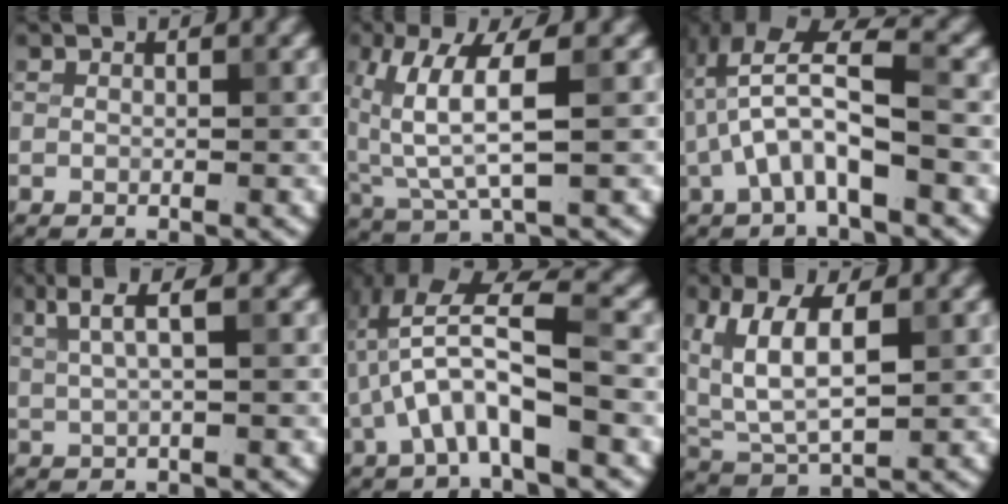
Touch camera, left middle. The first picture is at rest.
{"total": 6.0, "force": [1.6, 1.7, 5.5], "torque": [-0.124, -0.001, 0.036]}
{"total": 6.5, "force": [-0.9, 2.2, 6.1], "torque": [-0.131, 0.023, -0.020]}
{"total": 3.2, "force": [1.4, 0.7, 2.8], "torque": [-0.046, 0.003, 0.026]}
{"total": 6.4, "force": [-1.4, 1.7, 6.0], "torque": [-0.128, 0.019, -0.026]}
{"total": 6.8, "force": [1.9, 3.5, 5.5], "torque": [-0.120, 0.003, 0.037]}